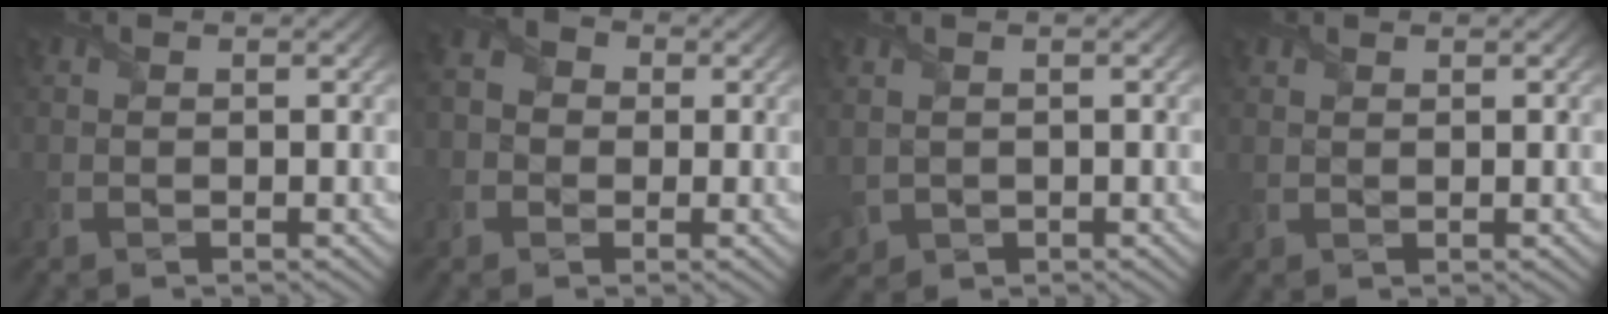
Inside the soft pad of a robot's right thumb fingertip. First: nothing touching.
{"total": 3.7, "force": [-0.5, 3.4, 1.3], "torque": [-0.038, 0.006, -0.019]}
{"total": 1.8, "force": [0.3, 1.5, 0.9], "torque": [-0.044, -0.007, 0.008]}
{"total": 0.8, "force": [0.7, 0.3, 0.0], "torque": [-0.002, 0.000, 0.017]}